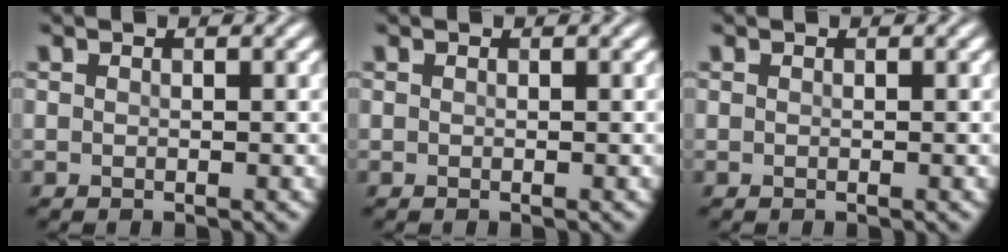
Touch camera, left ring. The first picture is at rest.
{"total": 0.0}
{"total": 0.0}